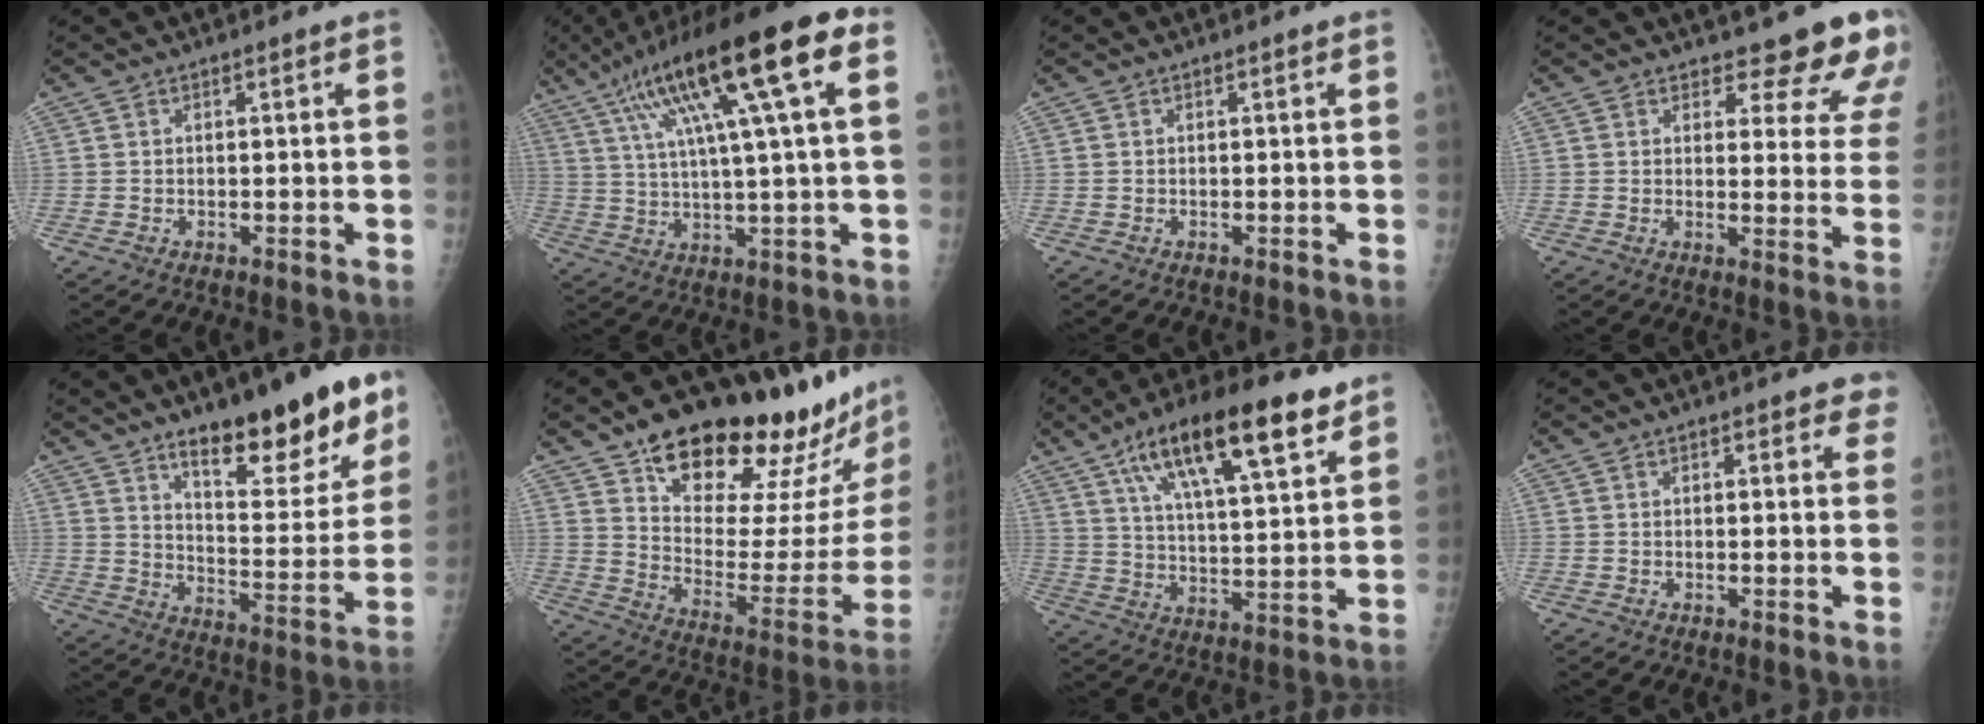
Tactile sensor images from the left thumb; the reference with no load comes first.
{"total": 20.5, "force": [7.9, 3.3, 18.6], "torque": [-0.319, 0.019, 0.125]}
{"total": 0.0}
{"total": 12.7, "force": [11.3, 4.7, 3.6], "torque": [0.011, -0.078, 0.109]}
{"total": 21.2, "force": [13.6, 7.2, 14.6], "torque": [-0.155, -0.077, 0.207]}
{"total": 29.0, "force": [22.1, 8.4, 16.7], "torque": [-0.208, -0.111, 0.315]}
{"total": 20.8, "force": [11.9, 6.3, 15.9], "torque": [-0.245, -0.025, 0.200]}
{"total": 3.7, "force": [2.7, 1.8, 1.8], "torque": [0.015, -0.006, 0.027]}